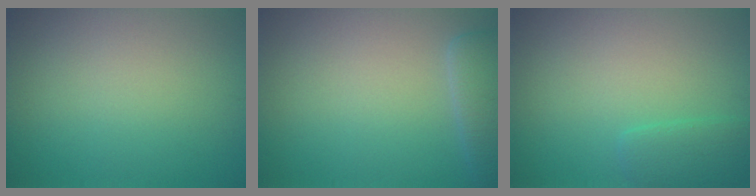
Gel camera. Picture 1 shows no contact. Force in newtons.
{"total": 2.9, "press": 2.9, "slide": 0.3}
{"total": 2.0, "press": 2.0, "slide": 0.2}